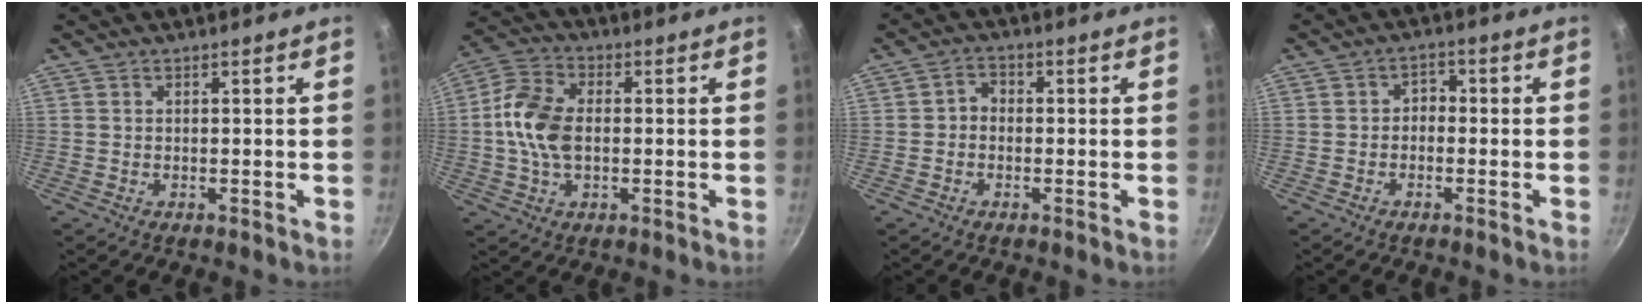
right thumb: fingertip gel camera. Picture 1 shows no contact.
{"total": 11.0, "force": [-0.3, 6.9, 8.5], "torque": [-0.159, 0.019, -0.018]}
{"total": 2.6, "force": [-0.6, 2.1, 1.4], "torque": [-0.016, 0.014, -0.018]}
{"total": 2.7, "force": [-0.8, 2.1, 1.5], "torque": [-0.010, 0.014, -0.019]}